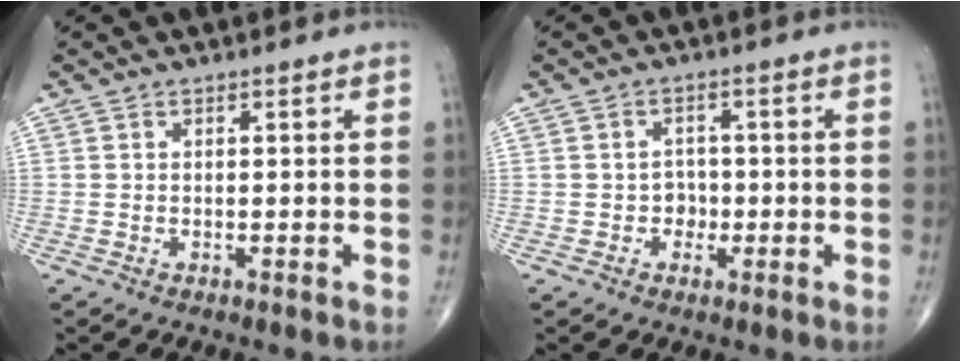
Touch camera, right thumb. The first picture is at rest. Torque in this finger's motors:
{"motor_torque": [-0.13, 0.25, 0.29, 0.00, -0.05]}